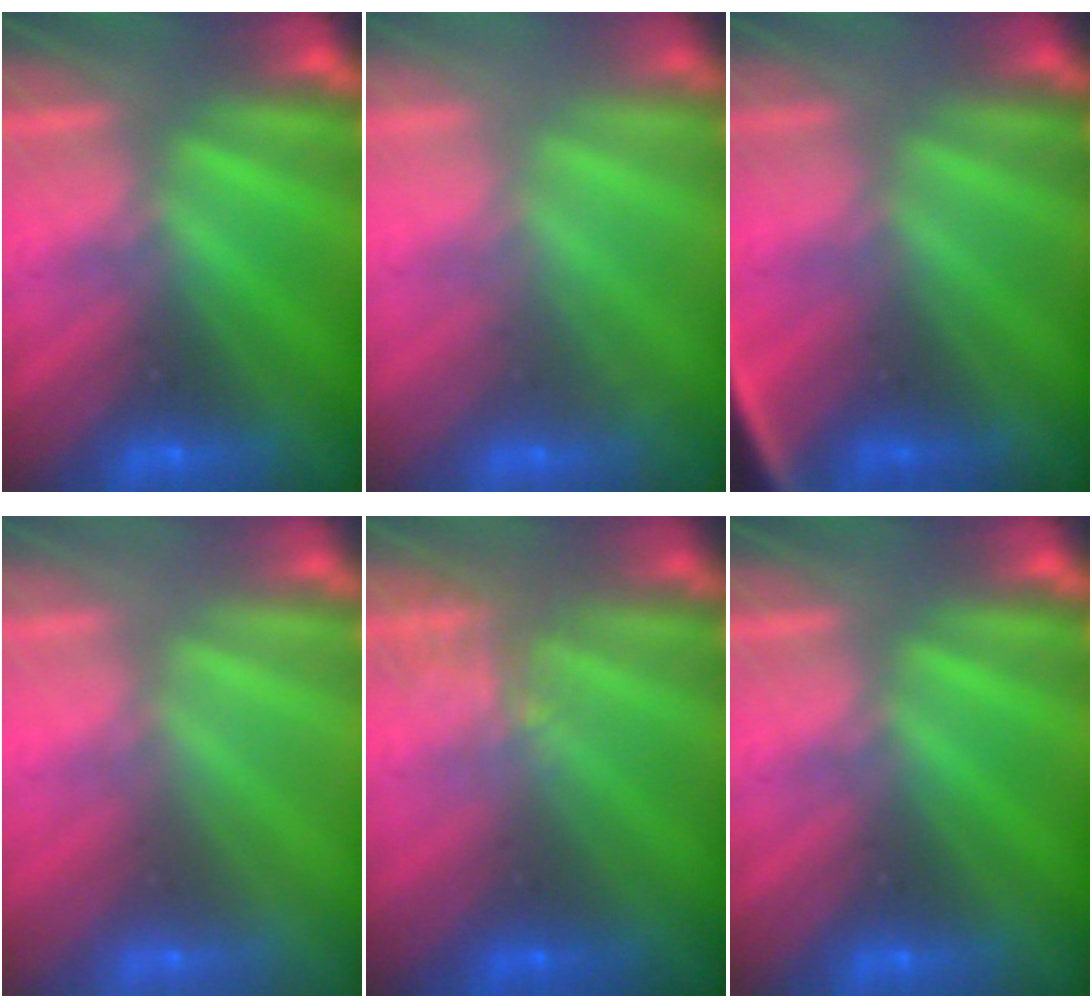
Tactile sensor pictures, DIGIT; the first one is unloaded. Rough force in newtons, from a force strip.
{"total": 2.4}
{"total": 2.7}
{"total": 3.1}
{"total": 1.7}
{"total": 0.0}